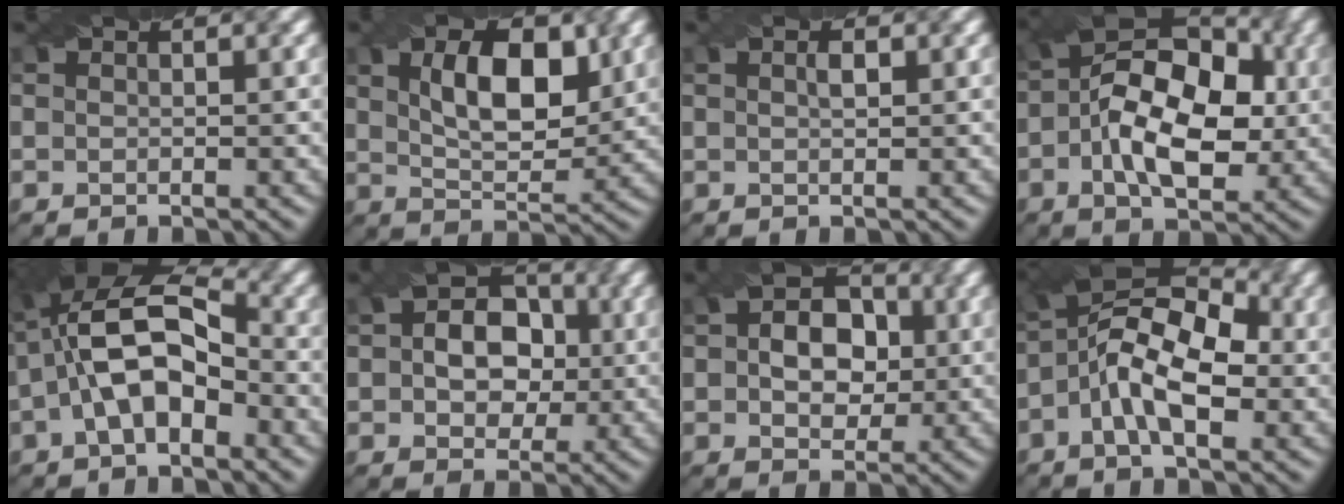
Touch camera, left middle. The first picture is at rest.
{"total": 6.6, "force": [2.1, 3.3, 5.4], "torque": [-0.091, -0.001, 0.038]}
{"total": 1.0, "force": [0.3, 0.3, 0.9], "torque": [-0.017, 0.002, 0.006]}
{"total": 11.4, "force": [-0.3, 6.4, 9.4], "torque": [-0.149, 0.012, -0.010]}
{"total": 9.4, "force": [-0.7, 5.1, 7.9], "torque": [-0.153, 0.024, -0.025]}
{"total": 6.1, "force": [0.2, 4.4, 4.2], "torque": [-0.058, 0.006, -0.007]}
{"total": 5.5, "force": [0.2, 3.9, 3.8], "torque": [-0.062, 0.004, -0.005]}
{"total": 9.1, "force": [-1.2, 4.2, 7.9], "torque": [-0.140, 0.029, -0.037]}